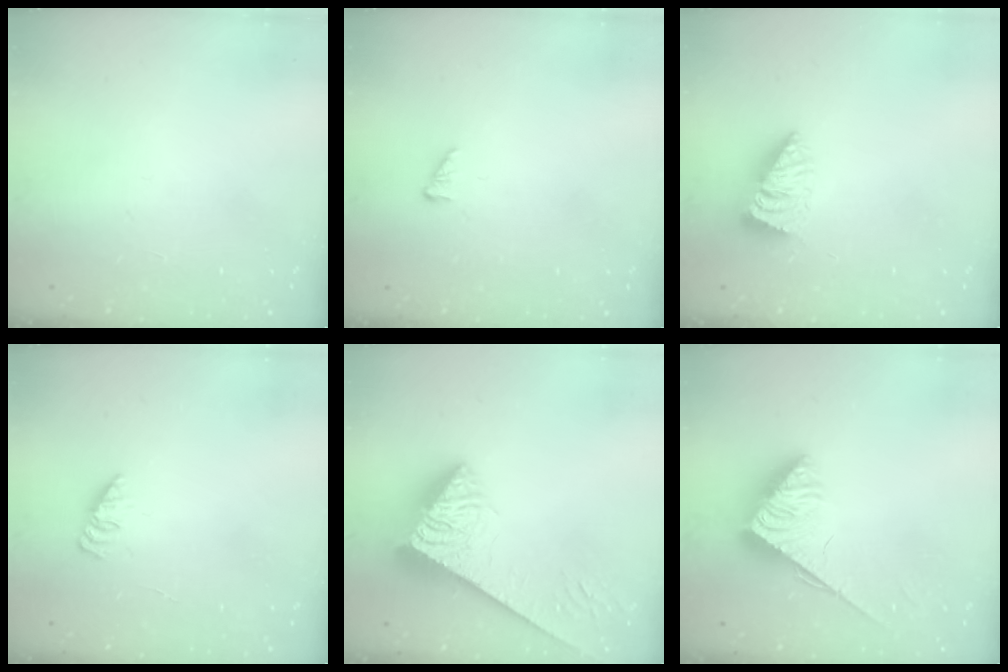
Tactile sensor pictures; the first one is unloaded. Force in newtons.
{"total": 1.2, "press": 1.1, "slide": 0.1}
{"total": 3.0, "press": 2.9, "slide": 0.3}
{"total": 2.0, "press": 2.0, "slide": 0.4}
{"total": 4.5, "press": 4.5, "slide": 0.5}
{"total": 3.8, "press": 3.7, "slide": 0.6}